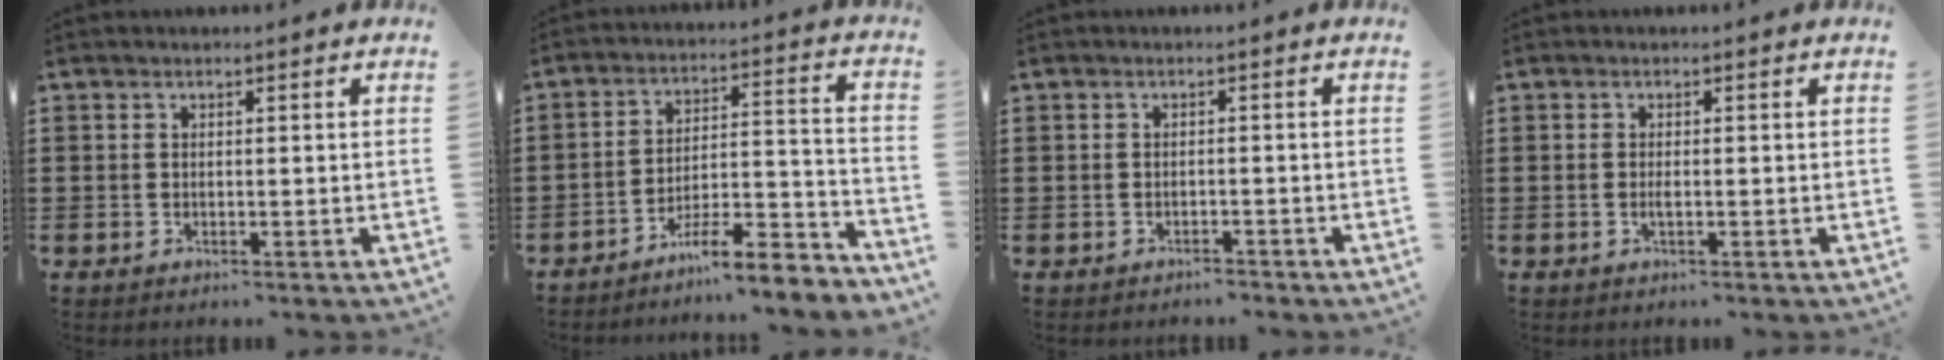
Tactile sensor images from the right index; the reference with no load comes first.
{"total": 8.2, "force": [-7.4, 0.9, 3.4], "torque": [-0.043, 0.015, -0.139]}
{"total": 1.3, "force": [-1.2, 0.3, -0.2], "torque": [-0.001, 0.006, -0.029]}
{"total": 0.8, "force": [-0.2, 0.2, 0.7], "torque": [-0.014, -0.003, -0.002]}